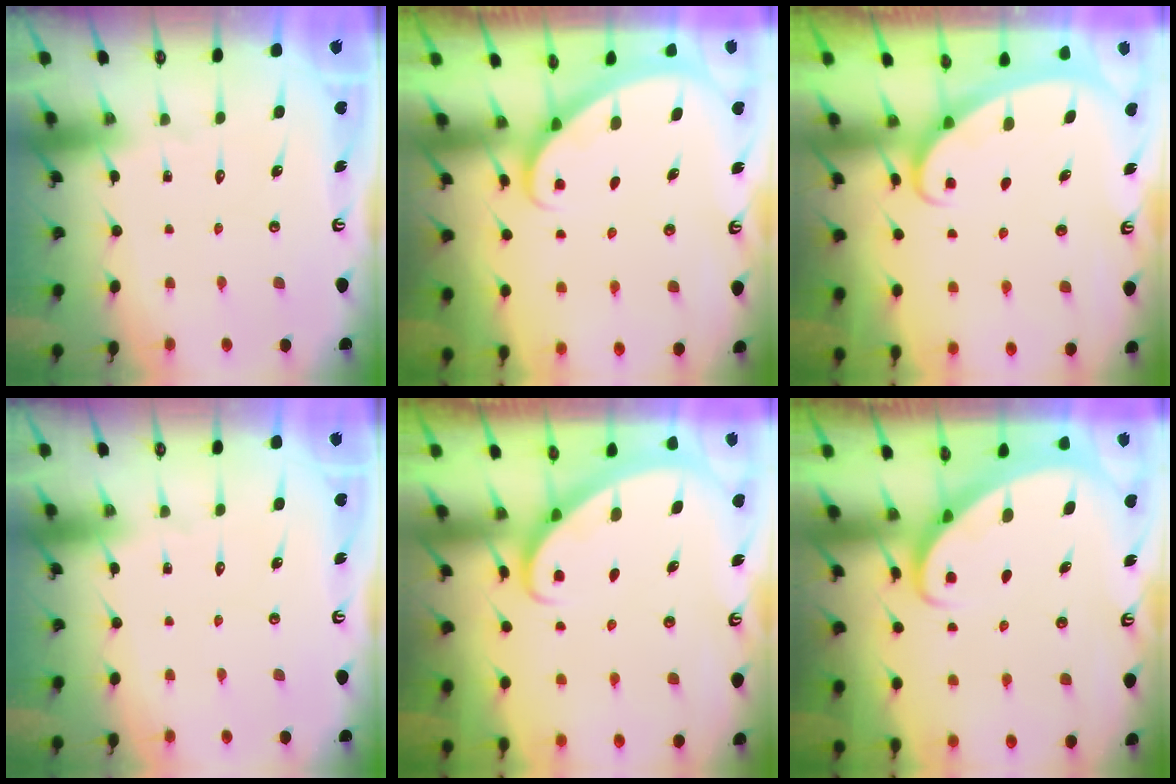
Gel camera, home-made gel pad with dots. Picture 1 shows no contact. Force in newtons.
{"total": 2.1, "press": 2.1, "slide": 0.1}
{"total": 2.2, "press": 2.2, "slide": 0.3}
{"total": 0.0}
{"total": 2.8, "press": 2.8, "slide": 0.2}
{"total": 2.6, "press": 2.6, "slide": 0.3}